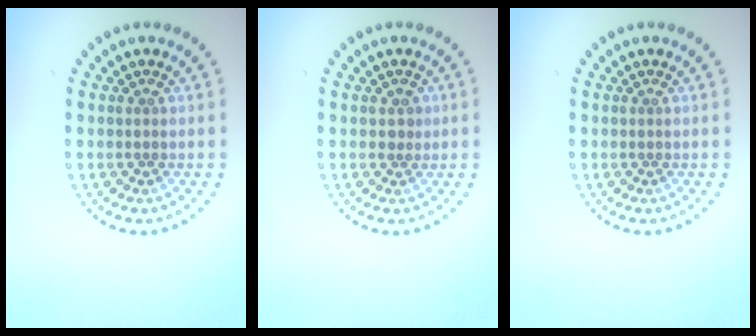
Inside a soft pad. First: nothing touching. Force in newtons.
{"total": 1.0, "press": 0.9, "slide": 0.5}
{"total": 0.0}